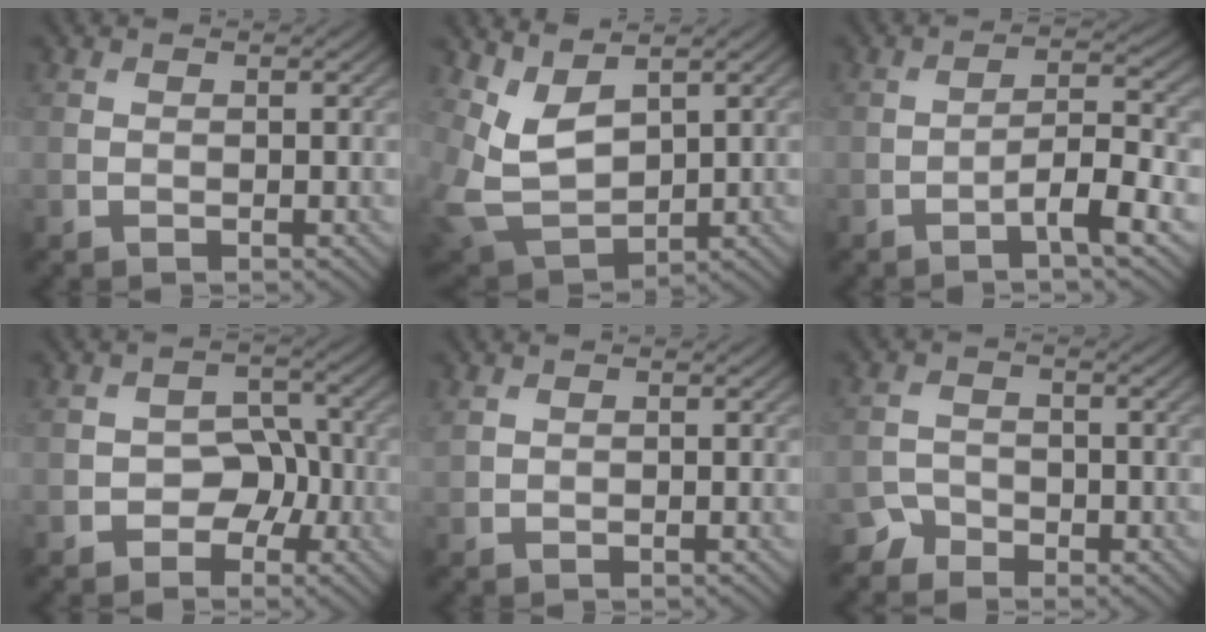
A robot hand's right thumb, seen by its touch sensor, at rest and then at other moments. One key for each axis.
{"total": 6.4, "fx": 3.4, "fy": 3.3, "fz": 4.4, "tx": -0.117, "ty": -0.012, "tz": 0.068}
{"total": 4.8, "fx": -2.5, "fy": 0.7, "fz": 4.0, "tx": -0.067, "ty": 0.011, "tz": -0.054}
{"total": 4.4, "fx": -2.0, "fy": 3.3, "fz": 2.1, "tx": -0.015, "ty": 0.015, "tz": -0.042}
{"total": 0.8, "fx": 0.6, "fy": 0.4, "fz": 0.4, "tx": -0.015, "ty": 0.001, "tz": 0.015}
{"total": 2.5, "fx": -2.0, "fy": 1.4, "fz": 0.0, "tx": 0.007, "ty": 0.004, "tz": -0.043}